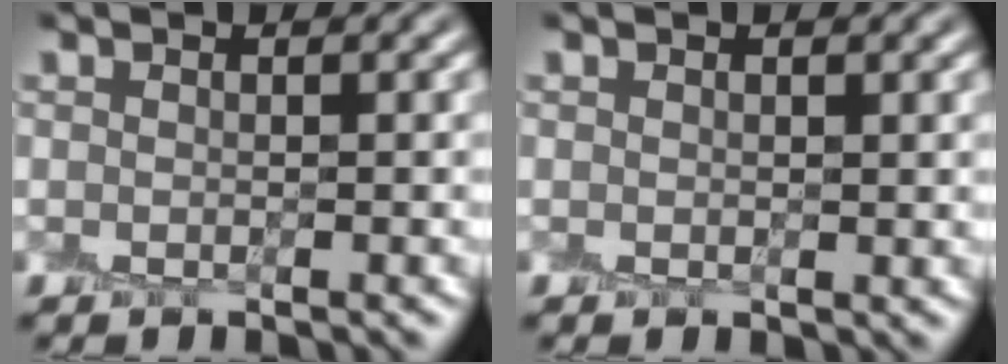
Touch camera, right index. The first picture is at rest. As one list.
[{"total": 0.5, "force": [0.3, 0.3, 0.2], "torque": [-0.003, -0.001, 0.004]}]